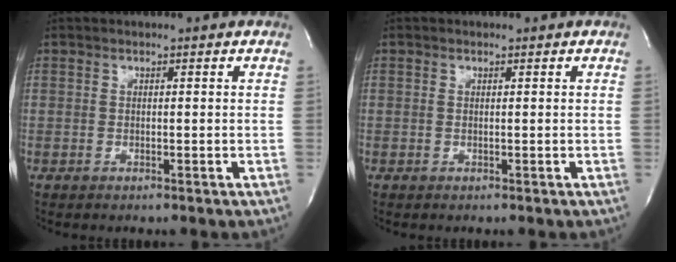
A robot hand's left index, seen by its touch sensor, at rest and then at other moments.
{"total": 0.0}